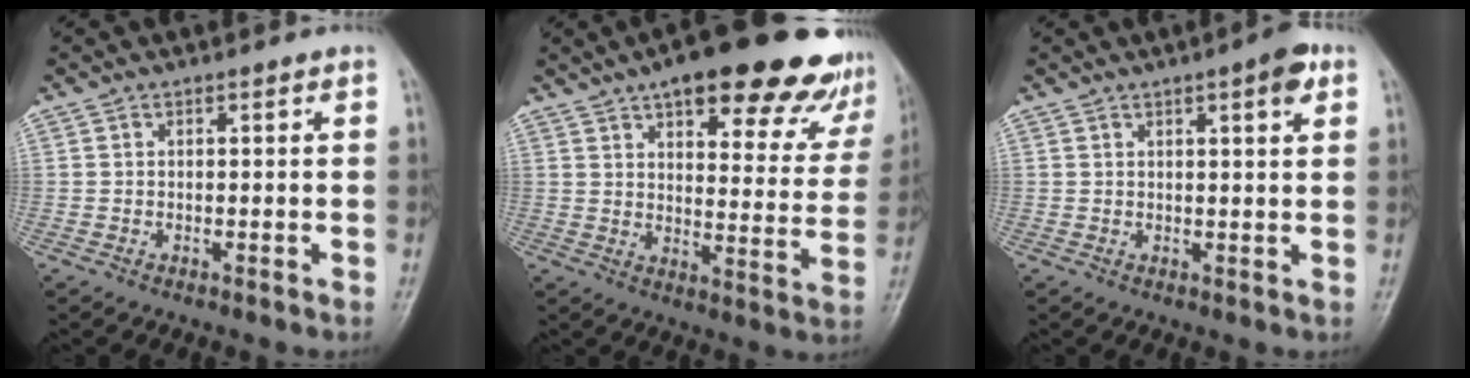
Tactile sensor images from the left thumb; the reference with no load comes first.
{"total": 25.4, "force": [17.7, 8.6, 16.2], "torque": [-0.172, -0.049, 0.220]}
{"total": 4.6, "force": [2.4, 0.9, 3.8], "torque": [-0.049, -0.008, 0.029]}